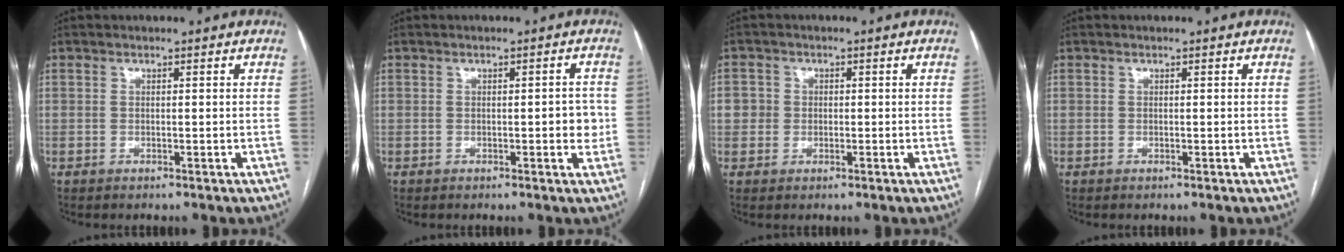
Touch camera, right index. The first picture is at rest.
{"total": 2.6, "force": [-0.3, 0.9, 2.4], "torque": [-0.024, 0.003, -0.004]}
{"total": 2.8, "force": [0.0, 2.7, 0.4], "torque": [0.005, 0.013, -0.001]}
{"total": 0.0}